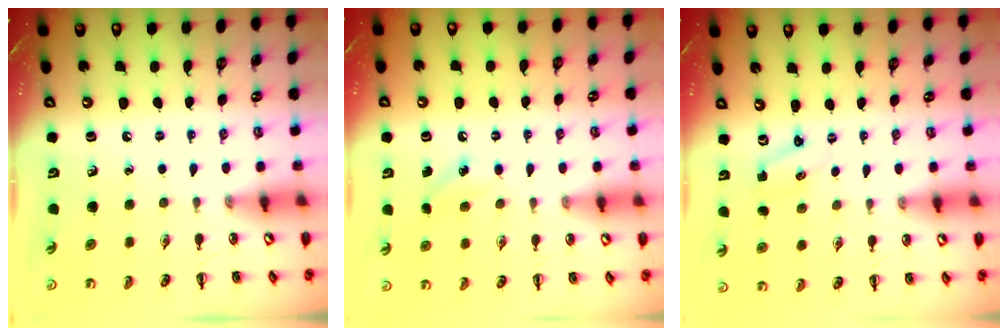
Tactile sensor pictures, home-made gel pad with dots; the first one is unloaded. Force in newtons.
{"total": 4.6, "press": 4.4, "slide": 1.4}
{"total": 1.2, "press": 1.2, "slide": 0.4}